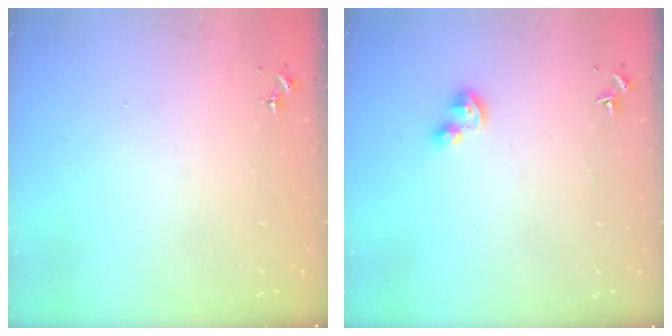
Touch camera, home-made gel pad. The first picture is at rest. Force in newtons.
{"total": 4.3, "press": 4.3, "slide": 0.5}